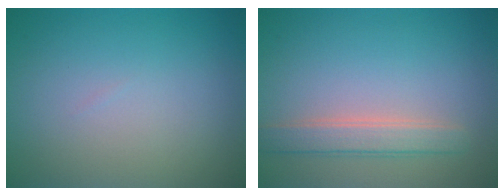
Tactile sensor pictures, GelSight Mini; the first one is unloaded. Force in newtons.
{"total": 2.7, "press": 2.7, "slide": 0.5}